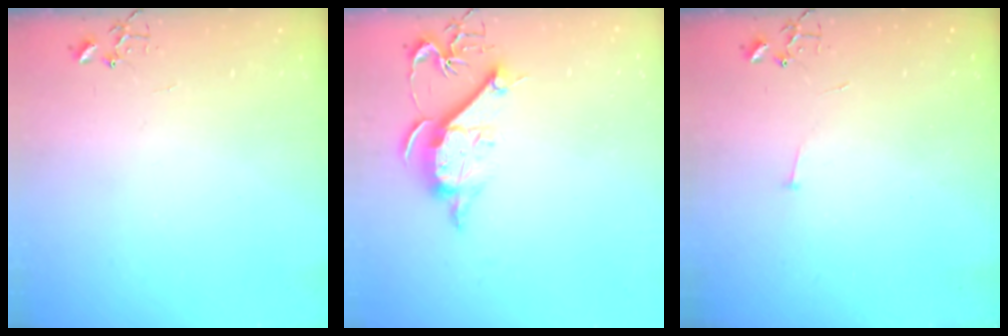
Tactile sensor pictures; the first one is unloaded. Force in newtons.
{"total": 11.3, "press": 11.3, "slide": 0.5}
{"total": 3.0, "press": 2.9, "slide": 0.3}